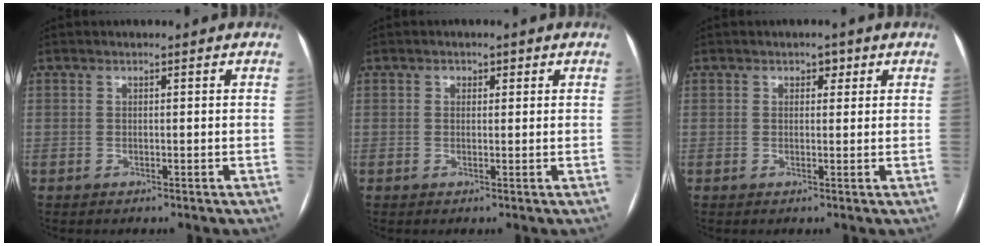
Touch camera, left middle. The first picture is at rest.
{"total": 1.3, "force": [0.6, 0.9, 0.7], "torque": [-0.011, 0.005, 0.008]}
{"total": 1.7, "force": [0.9, 1.1, 0.9], "torque": [-0.014, 0.008, 0.014]}